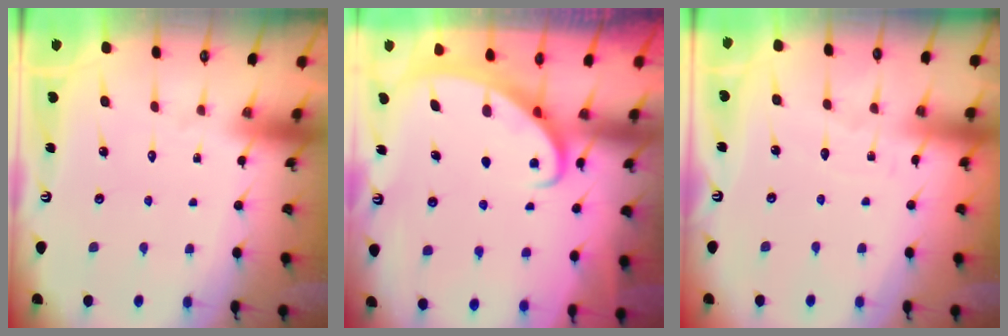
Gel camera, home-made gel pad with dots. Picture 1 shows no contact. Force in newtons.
{"total": 2.5, "press": 2.5, "slide": 0.3}
{"total": 2.5, "press": 2.5, "slide": 0.2}